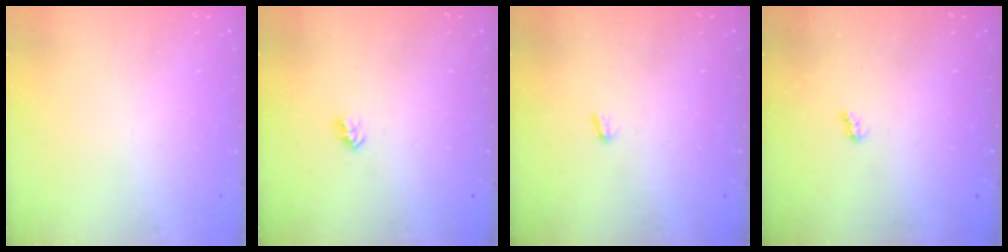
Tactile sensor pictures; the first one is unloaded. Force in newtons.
{"total": 2.7, "press": 2.7, "slide": 0.4}
{"total": 1.7, "press": 1.6, "slide": 0.3}
{"total": 2.6, "press": 2.6, "slide": 0.4}